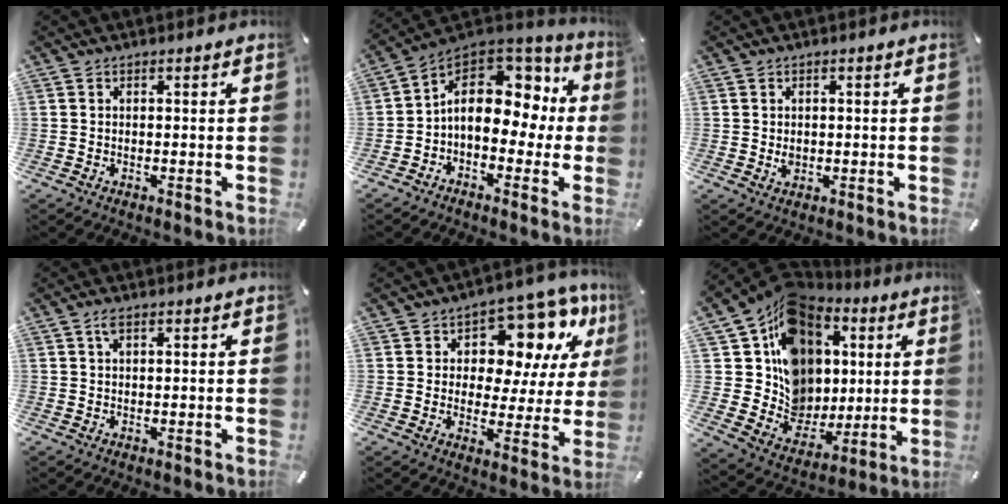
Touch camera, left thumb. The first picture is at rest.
{"total": 13.4, "force": [2.0, 9.6, 9.1], "torque": [-0.148, -0.017, 0.034]}
{"total": 1.6, "force": [0.1, 1.4, 0.8], "torque": [-0.010, 0.001, 0.000]}
{"total": 1.8, "force": [0.8, 0.6, 1.5], "torque": [-0.033, 0.002, 0.014]}
{"total": 13.5, "force": [9.0, 7.5, 6.7], "torque": [-0.101, -0.070, 0.157]}
{"total": 17.3, "force": [4.9, 14.9, 7.4], "torque": [-0.121, -0.051, 0.108]}